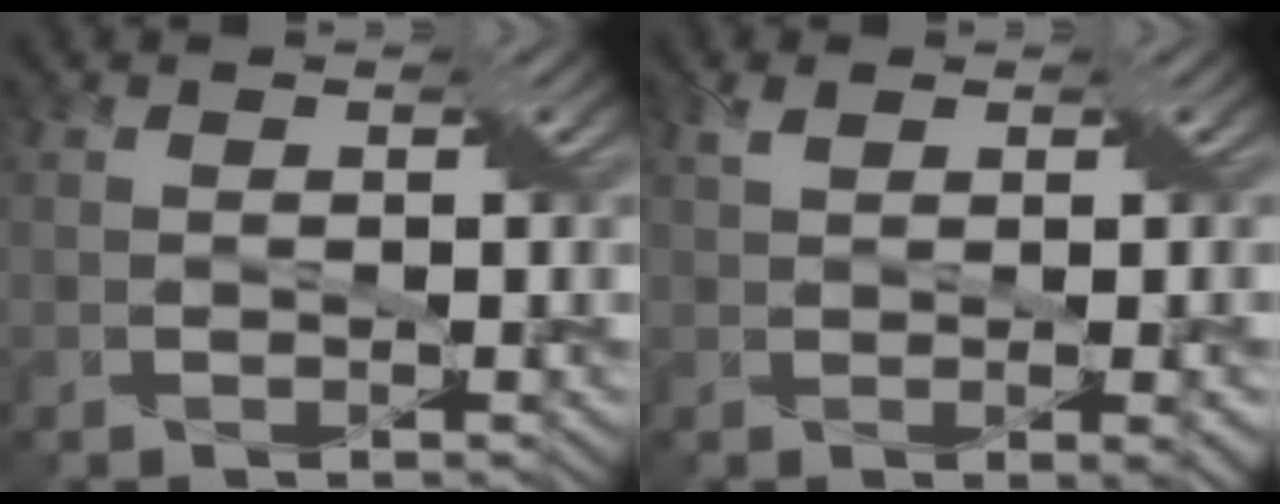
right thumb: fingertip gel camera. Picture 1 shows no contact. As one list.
[{"total": 3.5, "force": [0.6, 1.0, 3.3], "torque": [-0.058, 0.007, 0.015]}]